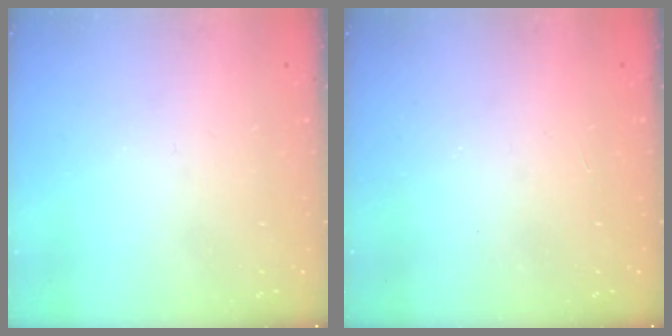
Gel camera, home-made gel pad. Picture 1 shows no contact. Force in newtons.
{"total": 1.2, "press": 1.1, "slide": 0.2}